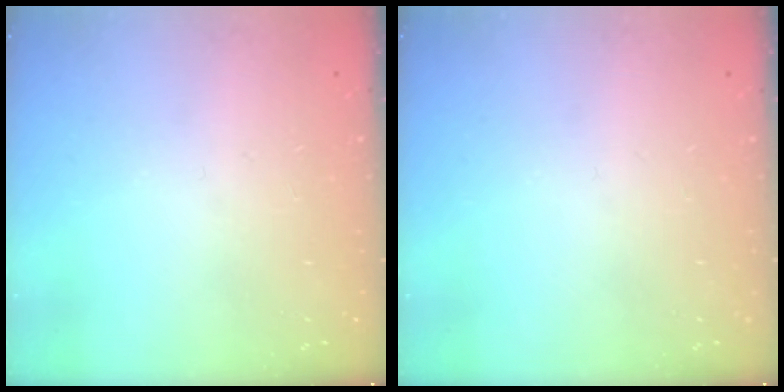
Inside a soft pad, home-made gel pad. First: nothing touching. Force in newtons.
{"total": 0.0}